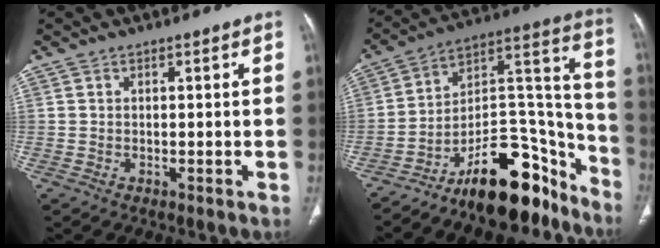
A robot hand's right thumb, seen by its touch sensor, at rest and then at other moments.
{"total": 21.3, "force": [-15.7, 8.3, 11.8], "torque": [-0.122, 0.142, -0.256]}